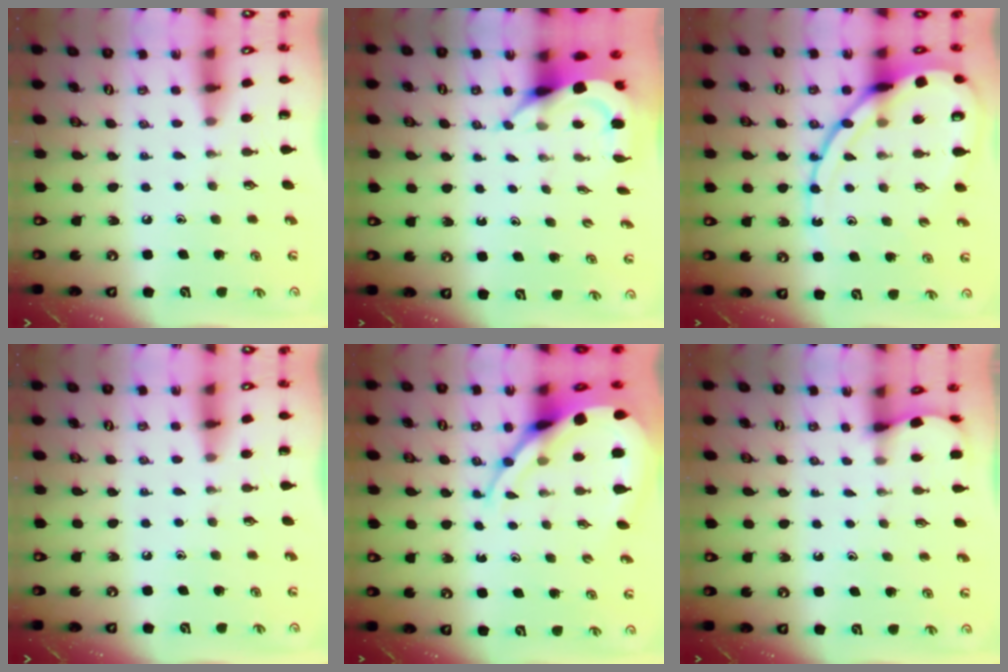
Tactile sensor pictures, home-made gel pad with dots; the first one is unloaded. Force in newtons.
{"total": 4.9, "press": 4.8, "slide": 0.4}
{"total": 16.6, "press": 16.5, "slide": 1.4}
{"total": 0.0}
{"total": 10.4, "press": 10.4, "slide": 0.7}
{"total": 1.9, "press": 1.9, "slide": 0.2}